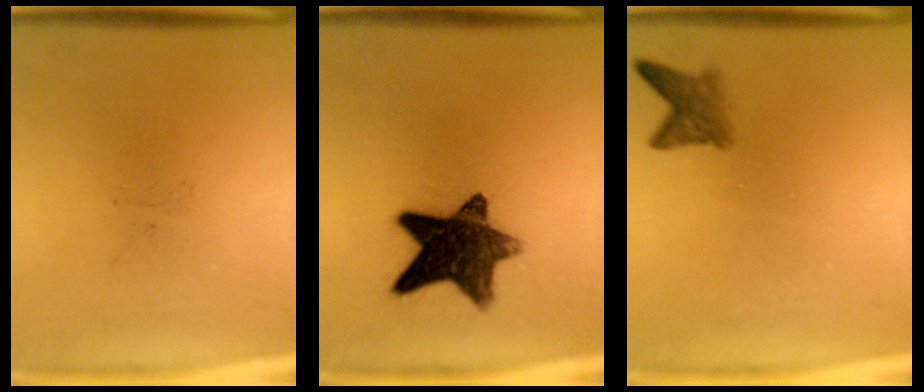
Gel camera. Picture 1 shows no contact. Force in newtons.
{"total": 12.3}
{"total": 2.5}